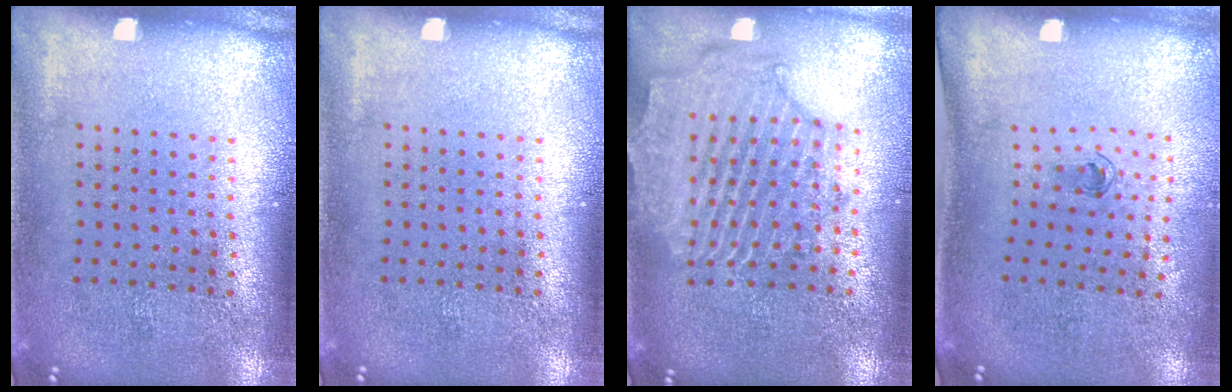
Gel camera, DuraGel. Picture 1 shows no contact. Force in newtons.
{"total": 0.0}
{"total": 2.3, "press": 2.2, "slide": 0.9}
{"total": 0.6, "press": 0.3, "slide": 0.6}